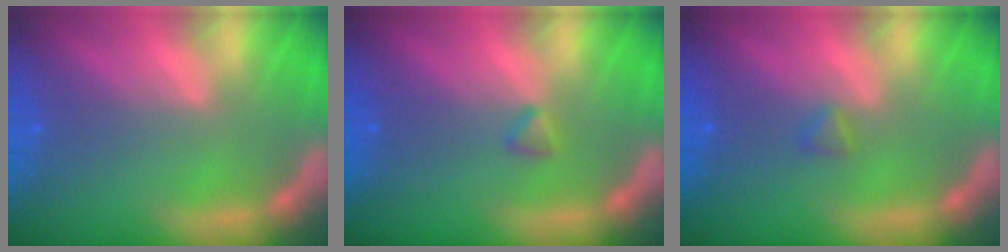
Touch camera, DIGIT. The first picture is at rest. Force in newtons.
{"total": 0.9}
{"total": 0.9}